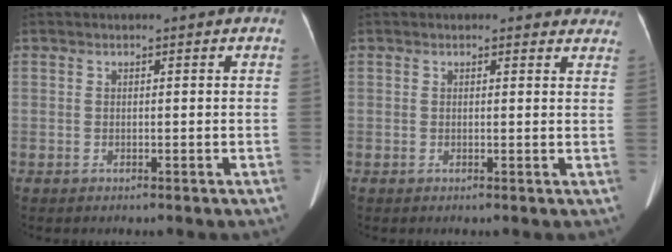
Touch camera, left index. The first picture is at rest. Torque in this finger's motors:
{"motor_torque": [0.10, -1.43, 0.07, 0.00]}